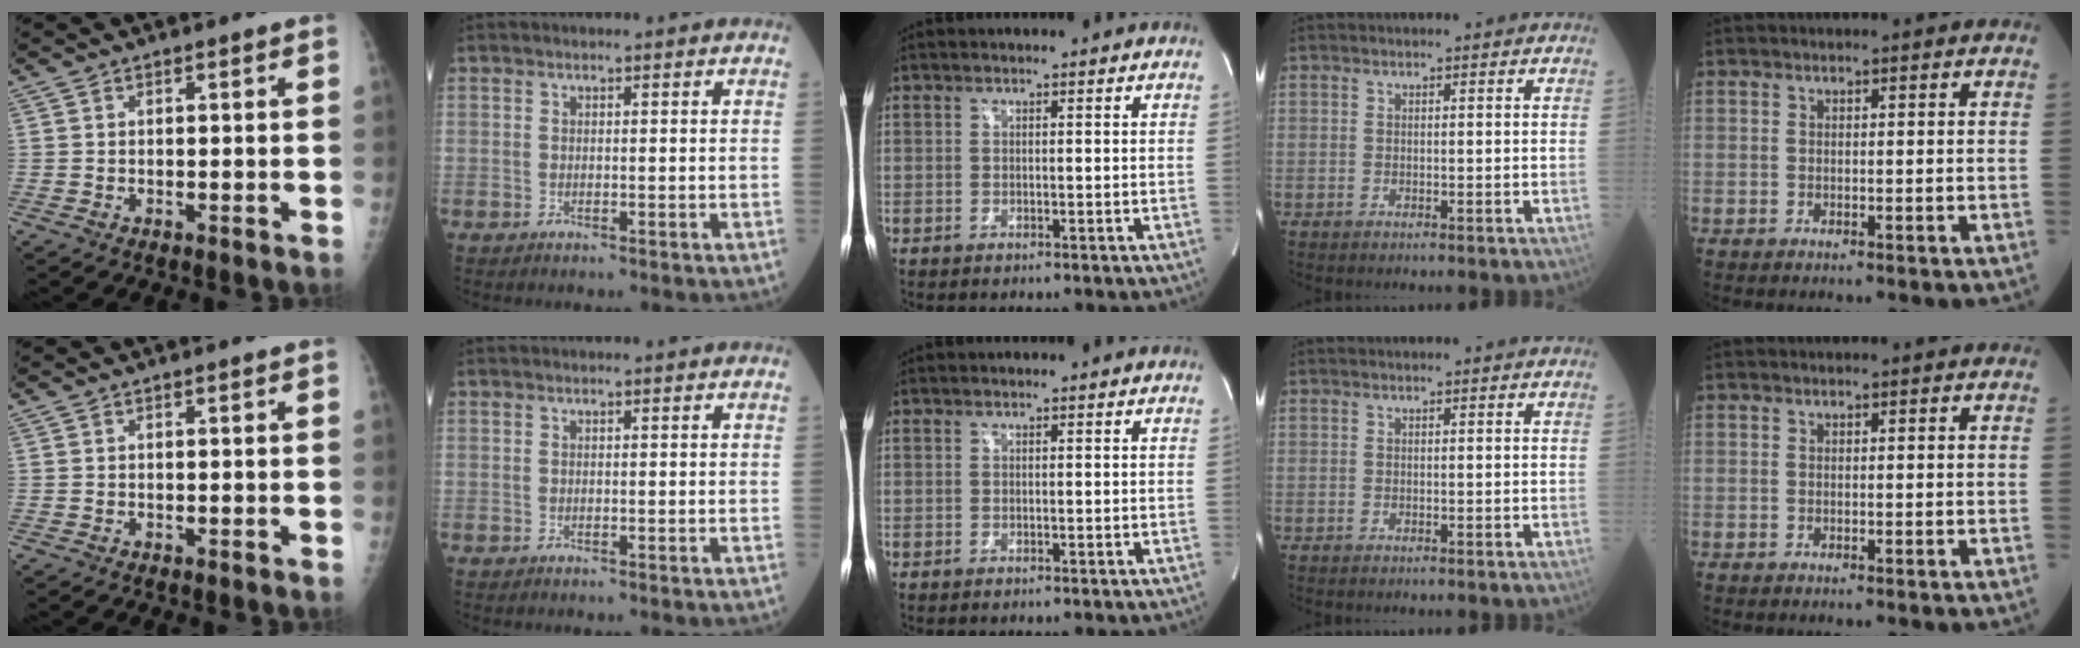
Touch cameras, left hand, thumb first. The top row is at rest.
{}